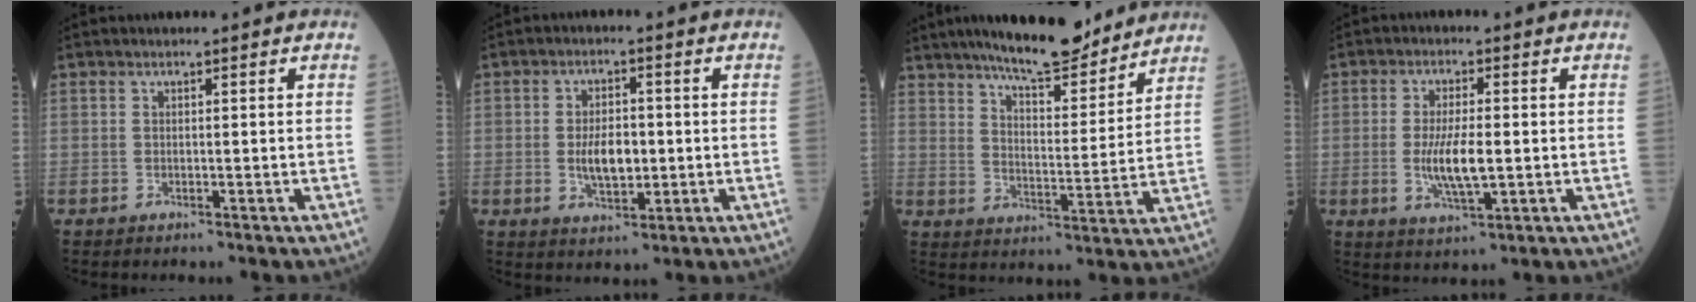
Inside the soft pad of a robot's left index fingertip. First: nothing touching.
{"total": 6.1, "force": [-0.4, 3.1, 5.2], "torque": [-0.099, 0.001, 0.000]}
{"total": 14.0, "force": [12.2, 2.6, 6.5], "torque": [-0.099, -0.004, 0.188]}
{"total": 7.0, "force": [-0.6, 2.0, 6.6], "torque": [-0.139, -0.008, -0.006]}